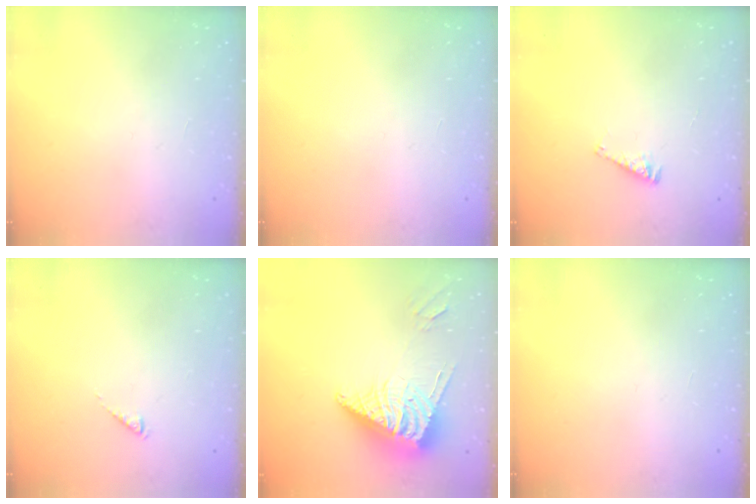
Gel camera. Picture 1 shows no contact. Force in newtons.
{"total": 0.0}
{"total": 2.6, "press": 2.6, "slide": 0.3}
{"total": 0.0}
{"total": 12.4, "press": 12.3, "slide": 1.6}
{"total": 0.0}